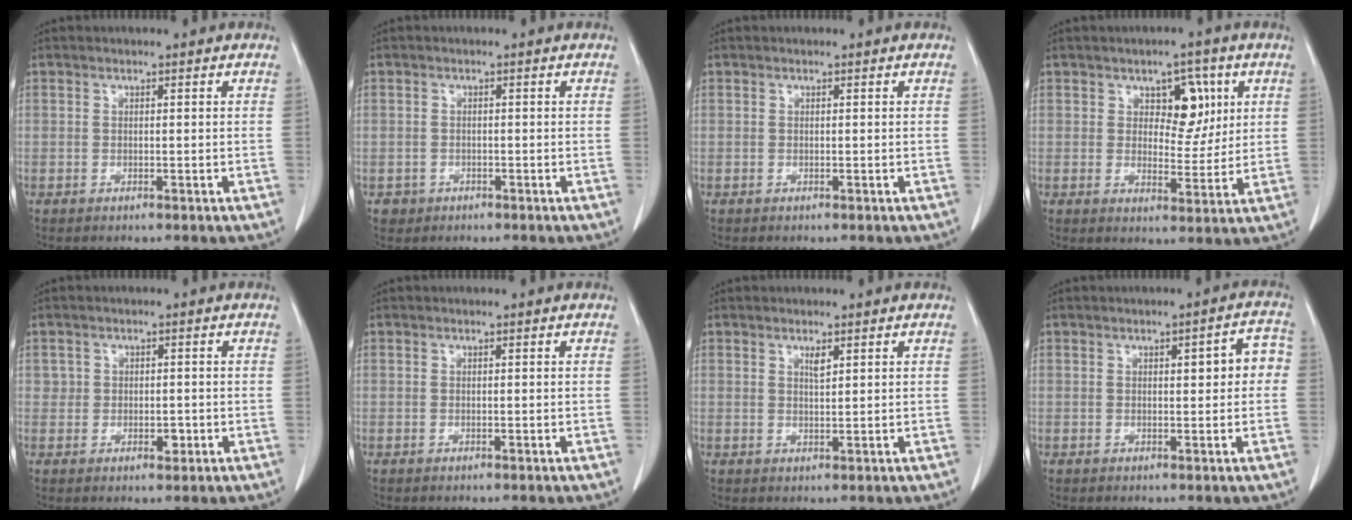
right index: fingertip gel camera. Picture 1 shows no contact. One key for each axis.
{"total": 1.9, "fx": -0.8, "fy": 1.7, "fz": -0.1, "tx": -0.001, "ty": 0.007, "tz": -0.015}
{"total": 0.0}
{"total": 6.4, "fx": 2.4, "fy": 3.6, "fz": 4.7, "tx": -0.057, "ty": 0.008, "tz": 0.039}
{"total": 2.3, "fx": -0.2, "fy": 2.0, "fz": 1.2, "tx": -0.011, "ty": 0.004, "tz": 0.002}
{"total": 0.0}
{"total": 1.3, "fx": 0.8, "fy": 0.2, "fz": 1.0, "tx": -0.021, "ty": -0.004, "tz": 0.016}
{"total": 4.7, "fx": 0.6, "fy": 1.6, "fz": 4.4, "tx": -0.047, "ty": 0.020, "tz": 0.004}